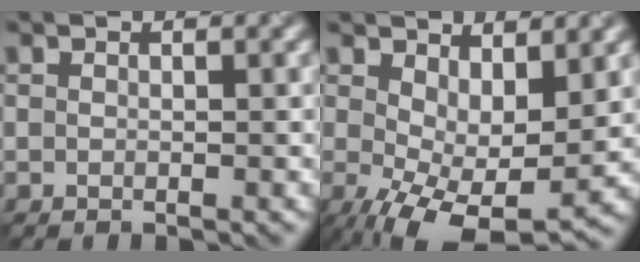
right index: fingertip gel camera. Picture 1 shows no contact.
{"total": 7.9, "force": [-0.5, 3.5, 7.0], "torque": [-0.127, -0.014, -0.001]}